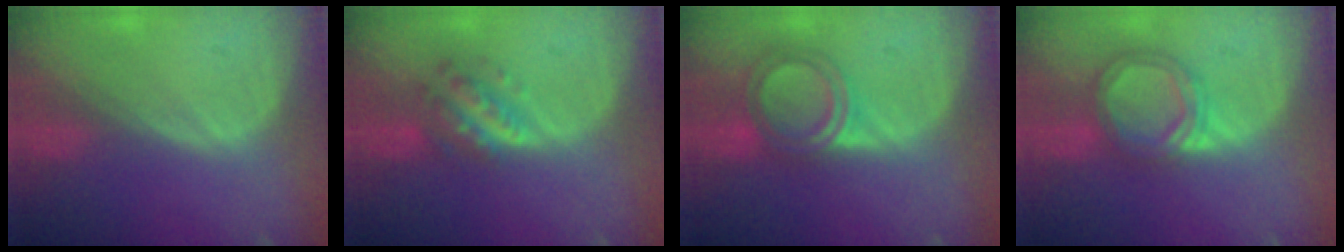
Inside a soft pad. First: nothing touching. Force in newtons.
{"total": 5.8, "press": 5.3, "slide": 2.3}
{"total": 5.9, "press": 5.6, "slide": 1.6}
{"total": 5.8, "press": 5.8, "slide": 0.2}